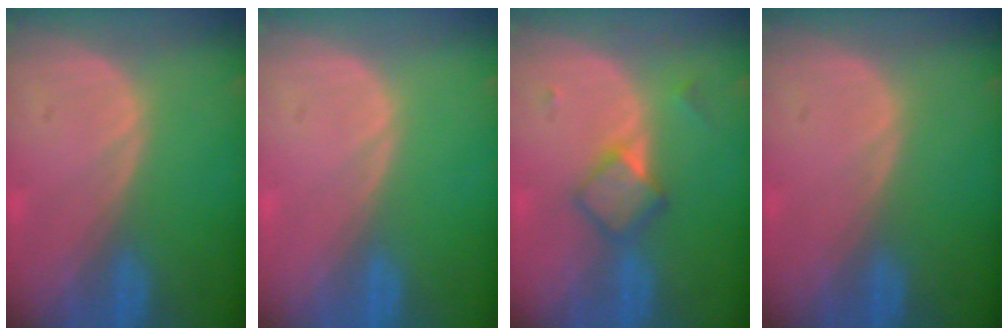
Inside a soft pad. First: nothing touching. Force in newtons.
{"total": 0.0}
{"total": 4.7, "press": 4.4, "slide": 1.6}
{"total": 0.0}